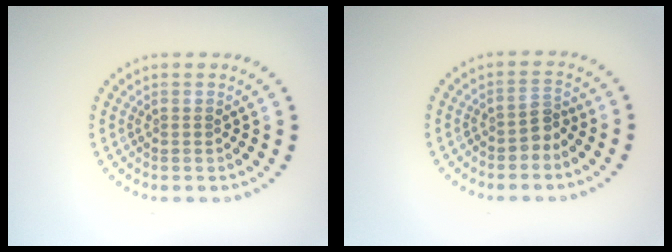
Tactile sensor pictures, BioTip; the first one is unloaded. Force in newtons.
{"total": 1.5, "press": 1.2, "slide": 0.9}